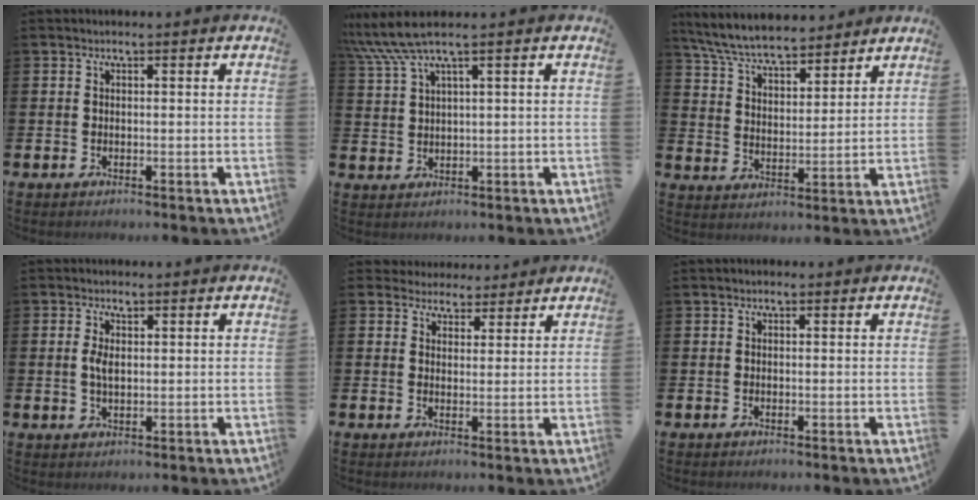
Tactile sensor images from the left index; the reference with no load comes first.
{"total": 5.6, "force": [4.1, 0.4, 3.8], "torque": [-0.089, -0.002, 0.073]}
{"total": 7.3, "force": [6.8, 1.2, 2.1], "torque": [-0.071, -0.037, 0.123]}
{"total": 2.5, "force": [0.9, 1.2, 2.0], "torque": [-0.034, 0.002, 0.012]}
{"total": 3.5, "force": [3.1, 1.5, -0.3], "torque": [-0.007, -0.014, 0.055]}
{"total": 0.0}